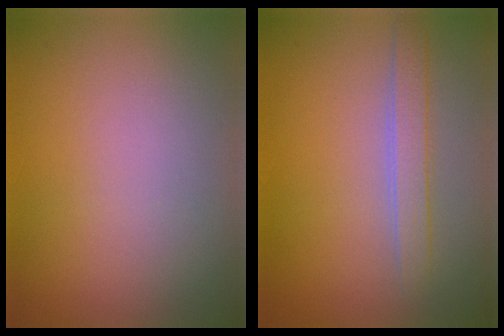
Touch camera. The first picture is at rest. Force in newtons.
{"total": 2.1, "press": 2.1, "slide": 0.1}